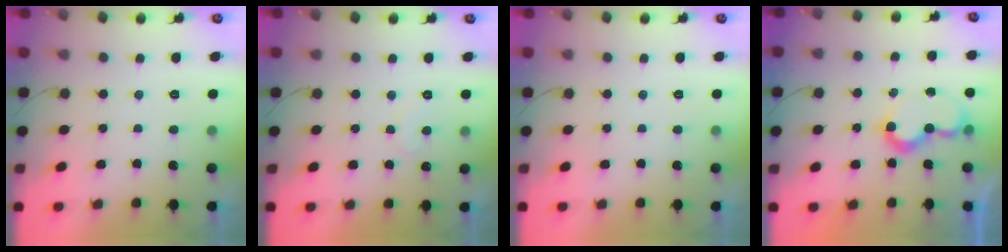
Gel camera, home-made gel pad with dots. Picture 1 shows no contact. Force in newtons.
{"total": 6.8, "press": 6.8, "slide": 0.6}
{"total": 0.0}
{"total": 8.0, "press": 8.0, "slide": 0.8}